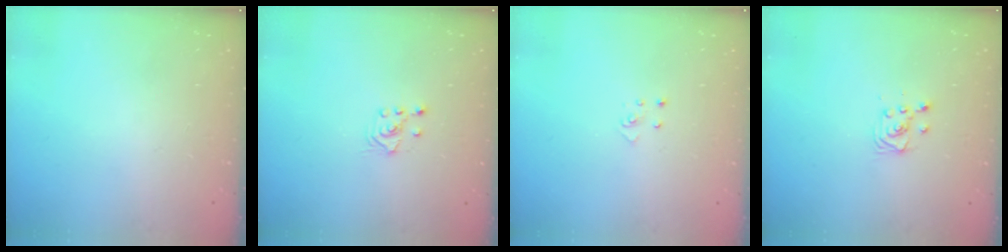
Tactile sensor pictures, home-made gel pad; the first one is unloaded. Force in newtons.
{"total": 2.6, "press": 2.4, "slide": 0.8}
{"total": 3.4, "press": 3.4, "slide": 0.3}
{"total": 3.4, "press": 3.4, "slide": 0.4}